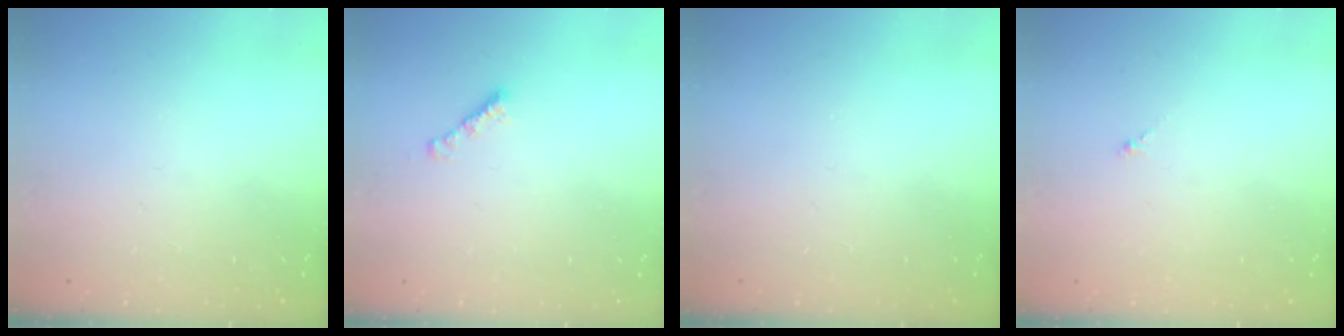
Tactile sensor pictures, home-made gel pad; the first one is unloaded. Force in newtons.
{"total": 2.4, "press": 2.4, "slide": 0.4}
{"total": 0.0}
{"total": 0.0}